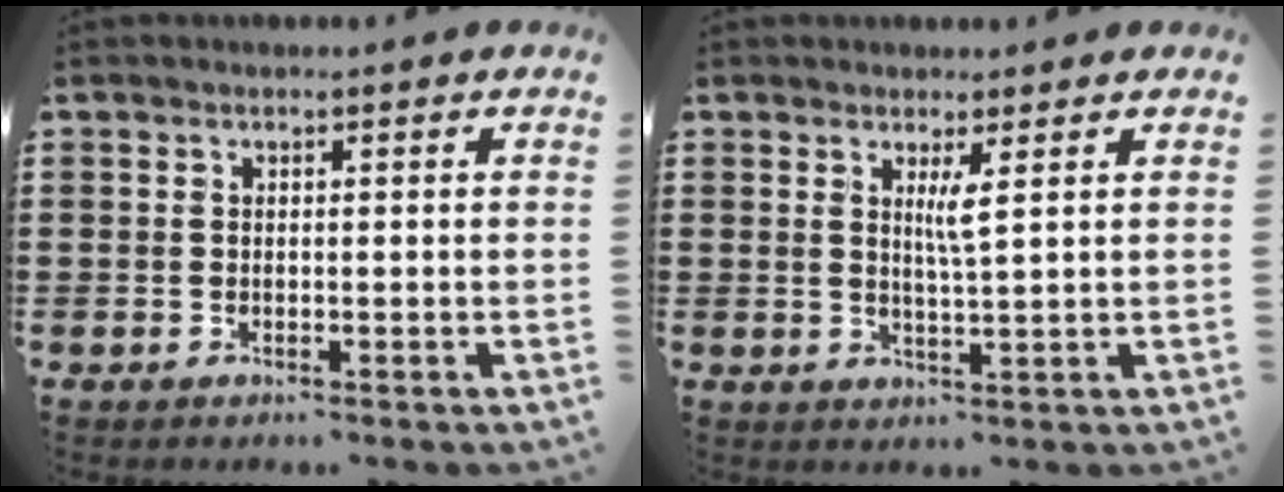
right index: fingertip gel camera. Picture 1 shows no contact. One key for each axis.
{"total": 2.7, "fx": 1.2, "fy": -0.2, "fz": 2.4, "tx": -0.050, "ty": -0.006, "tz": 0.019}